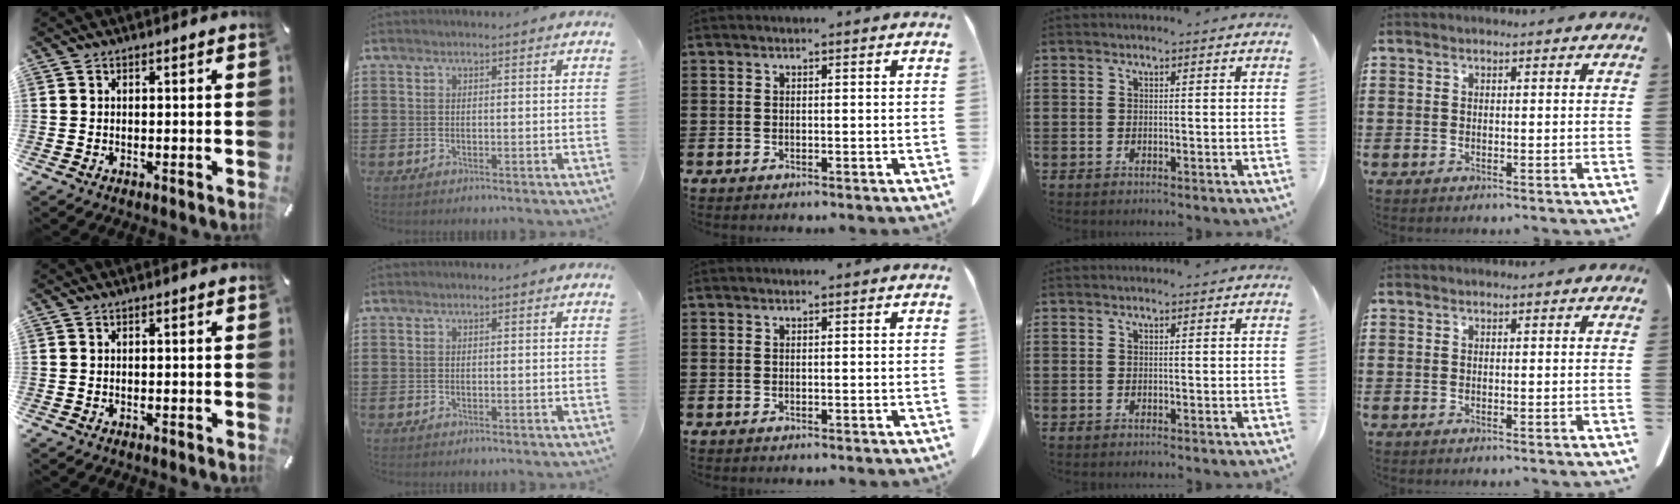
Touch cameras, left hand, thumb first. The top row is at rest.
{}